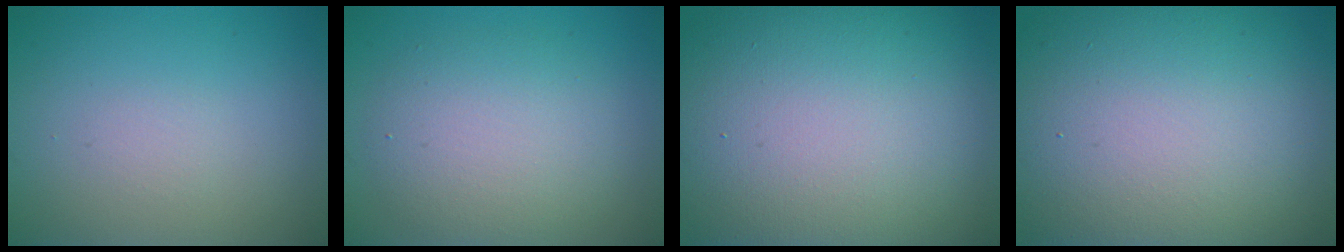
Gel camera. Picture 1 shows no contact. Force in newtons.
{"total": 5.2, "press": 5.2, "slide": 0.5}
{"total": 20.3, "press": 20.2, "slide": 1.3}
{"total": 18.5, "press": 18.4, "slide": 1.2}